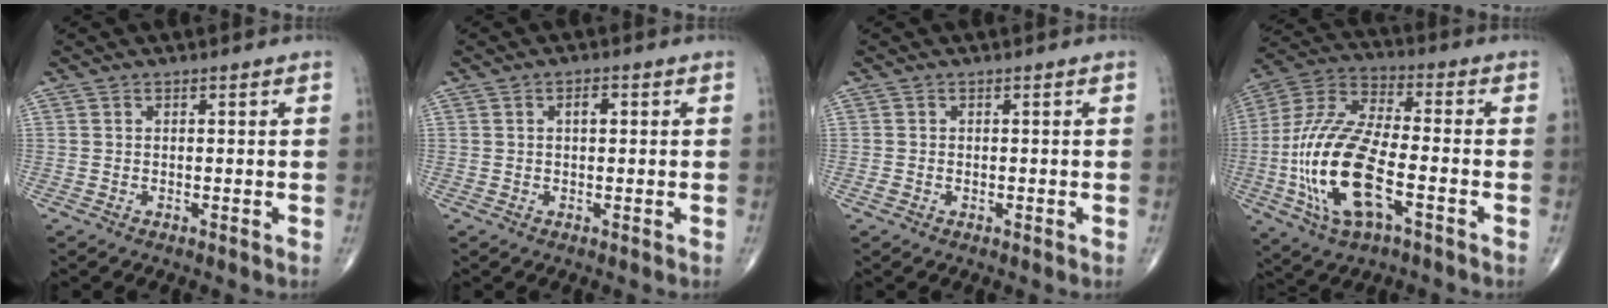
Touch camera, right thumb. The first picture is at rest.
{"total": 2.1, "force": [0.5, 1.1, 1.7], "torque": [-0.027, 0.004, 0.007]}
{"total": 0.9, "force": [-0.3, 0.7, 0.5], "torque": [-0.012, 0.004, -0.005]}
{"total": 20.7, "force": [-5.4, 8.5, 18.0], "torque": [-0.388, 0.022, -0.094]}